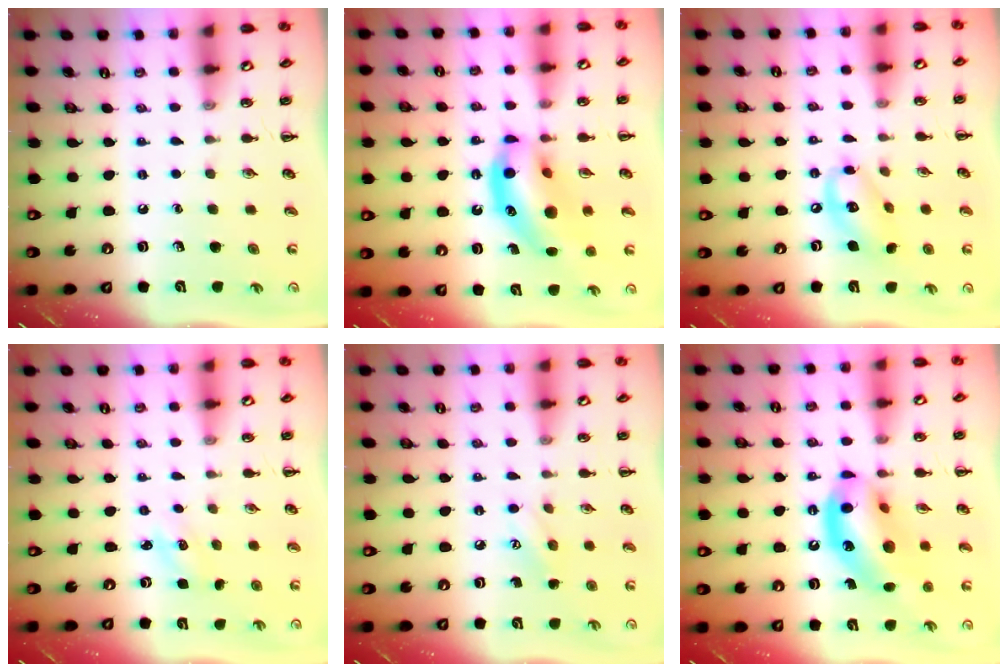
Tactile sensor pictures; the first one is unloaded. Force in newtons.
{"total": 15.9, "press": 15.5, "slide": 3.7}
{"total": 12.1, "press": 11.8, "slide": 2.4}
{"total": 1.8, "press": 1.7, "slide": 0.5}
{"total": 6.7, "press": 6.5, "slide": 1.6}
{"total": 17.3, "press": 16.7, "slide": 4.4}